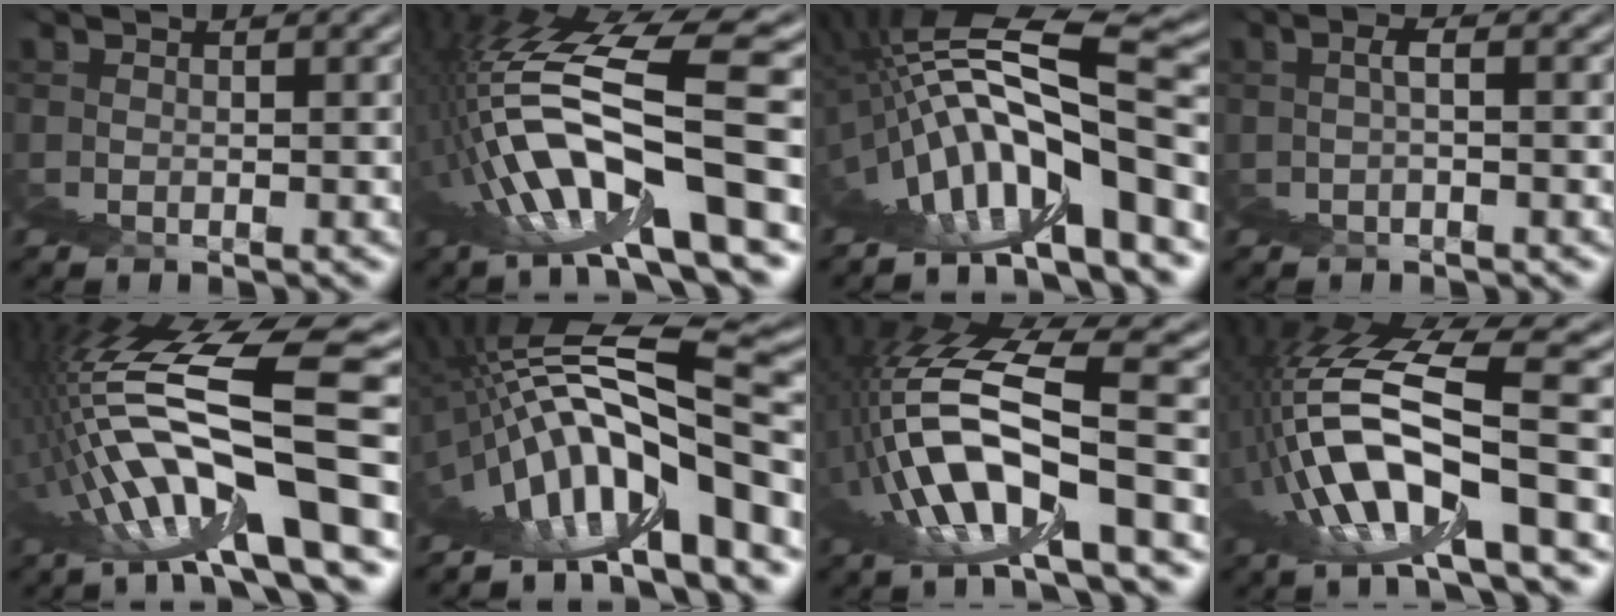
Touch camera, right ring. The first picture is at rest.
{"total": 10.9, "force": [3.7, 0.9, 10.2], "torque": [-0.202, 0.032, 0.060]}
{"total": 11.8, "force": [3.2, 3.4, 10.9], "torque": [-0.169, 0.042, 0.037]}
{"total": 0.9, "force": [-0.1, -0.5, 0.7], "torque": [-0.017, 0.005, -0.001]}
{"total": 11.8, "force": [4.7, 0.7, 10.8], "torque": [-0.200, 0.038, 0.074]}
{"total": 11.6, "force": [2.6, 3.0, 10.9], "torque": [-0.165, 0.042, 0.032]}
{"total": 12.0, "force": [3.7, 3.6, 10.8], "torque": [-0.214, 0.034, 0.054]}
{"total": 11.2, "force": [3.7, 2.5, 10.3], "torque": [-0.208, 0.034, 0.057]}